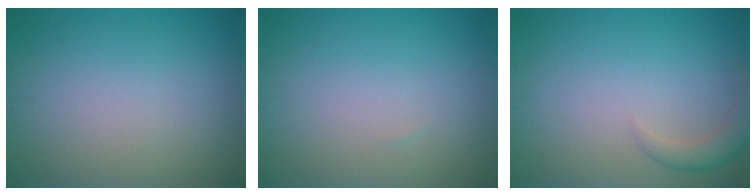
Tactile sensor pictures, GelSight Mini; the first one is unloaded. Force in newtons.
{"total": 0.0}
{"total": 2.0, "press": 2.0, "slide": 0.1}